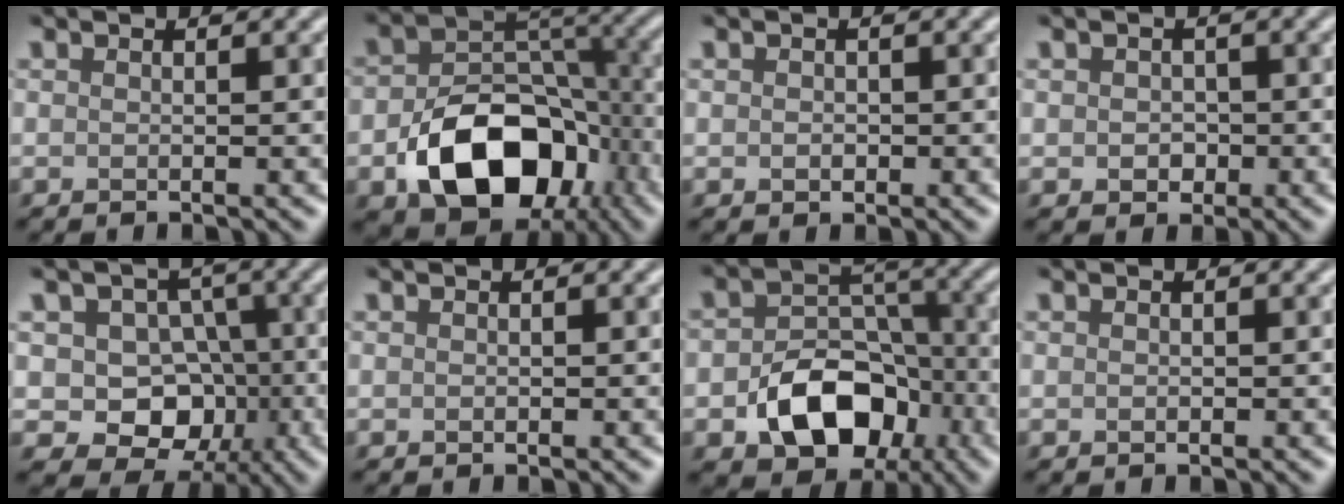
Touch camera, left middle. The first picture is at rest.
{"total": 10.9, "force": [-4.4, 7.3, 6.9], "torque": [-0.115, -0.003, -0.069]}
{"total": 0.8, "force": [0.0, 0.7, 0.4], "torque": [-0.004, 0.000, -0.003]}
{"total": 1.7, "force": [-0.1, 1.5, 0.8], "torque": [-0.006, -0.002, -0.006]}
{"total": 7.7, "force": [-0.6, 6.6, 3.9], "torque": [-0.030, 0.003, -0.032]}
{"total": 0.0}
{"total": 8.4, "force": [-3.3, 5.9, 5.0], "torque": [-0.076, -0.006, -0.051]}
{"total": 0.0}